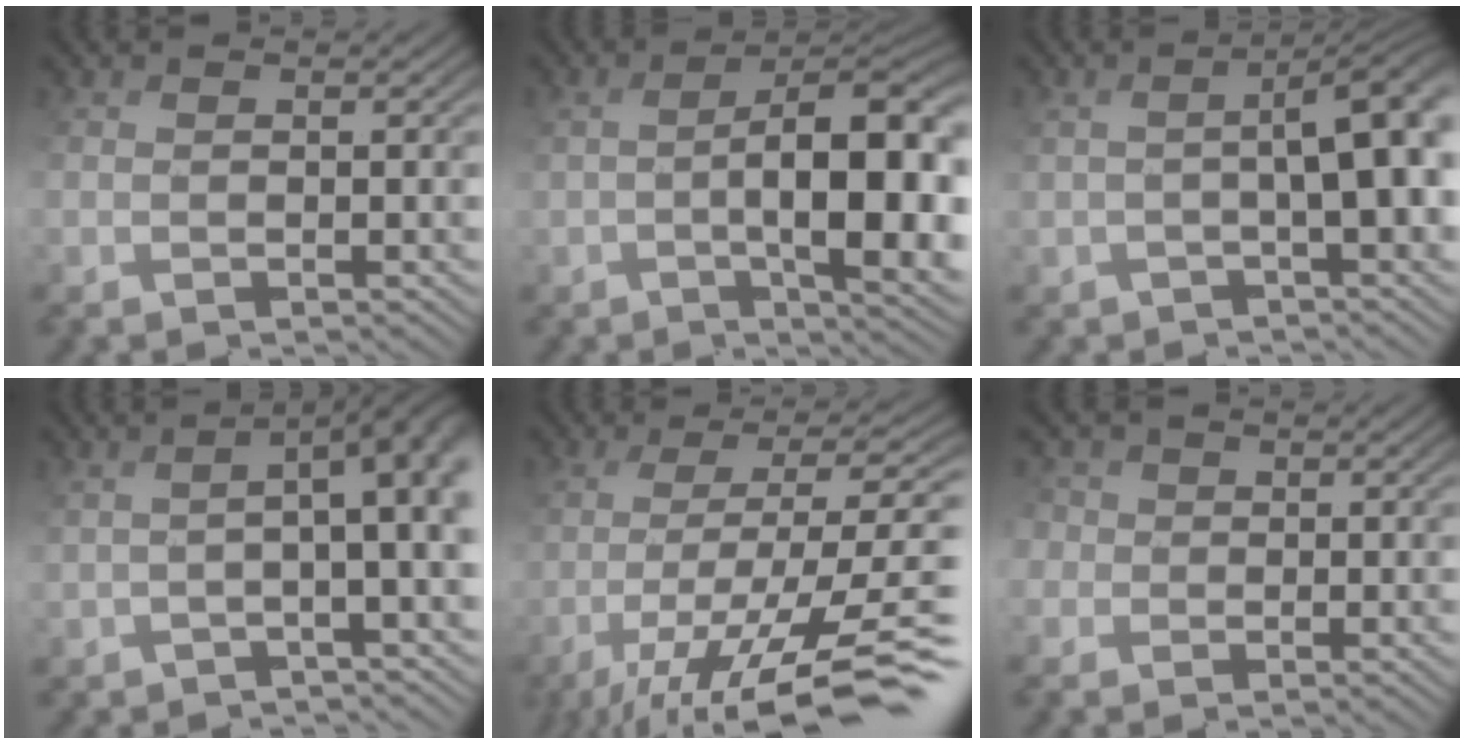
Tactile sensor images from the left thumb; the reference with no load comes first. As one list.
[{"total": 12.4, "force": [-2.3, 4.6, 11.3], "torque": [-0.166, -0.003, -0.012]}, {"total": 5.5, "force": [-0.3, 1.2, 5.3], "torque": [-0.056, 0.012, -0.002]}, {"total": 7.9, "force": [0.0, 1.9, 7.7], "torque": [-0.079, 0.013, 0.010]}, {"total": 12.7, "force": [-6.3, 3.7, 10.3], "torque": [-0.186, 0.003, -0.089]}, {"total": 3.4, "force": [-0.9, 3.2, 0.7], "torque": [-0.041, 0.001, -0.006]}]